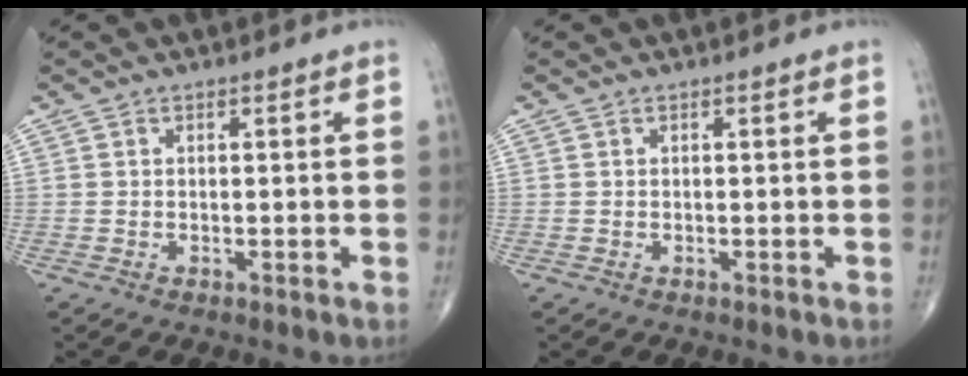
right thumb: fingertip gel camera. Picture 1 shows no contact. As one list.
[{"total": 0.0}]